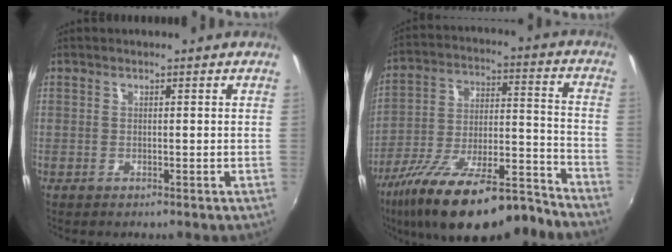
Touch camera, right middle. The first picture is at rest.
{"total": 22.4, "force": [-17.5, 5.0, 13.1], "torque": [-0.234, -0.036, -0.275]}